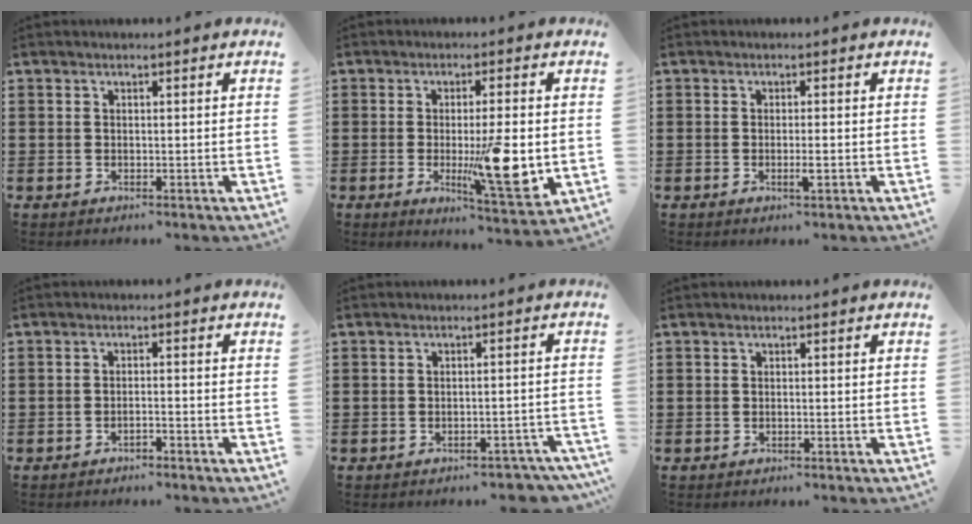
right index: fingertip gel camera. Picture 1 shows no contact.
{"total": 11.0, "force": [-1.5, 2.6, 10.6], "torque": [-0.171, -0.017, -0.021]}
{"total": 1.9, "force": [-0.6, 0.1, 1.8], "torque": [-0.031, -0.001, -0.011]}
{"total": 1.4, "force": [-1.4, 0.0, 0.2], "torque": [-0.007, 0.004, -0.028]}
{"total": 2.6, "force": [-2.5, 0.3, 0.5], "torque": [-0.012, -0.001, -0.052]}
{"total": 0.0}